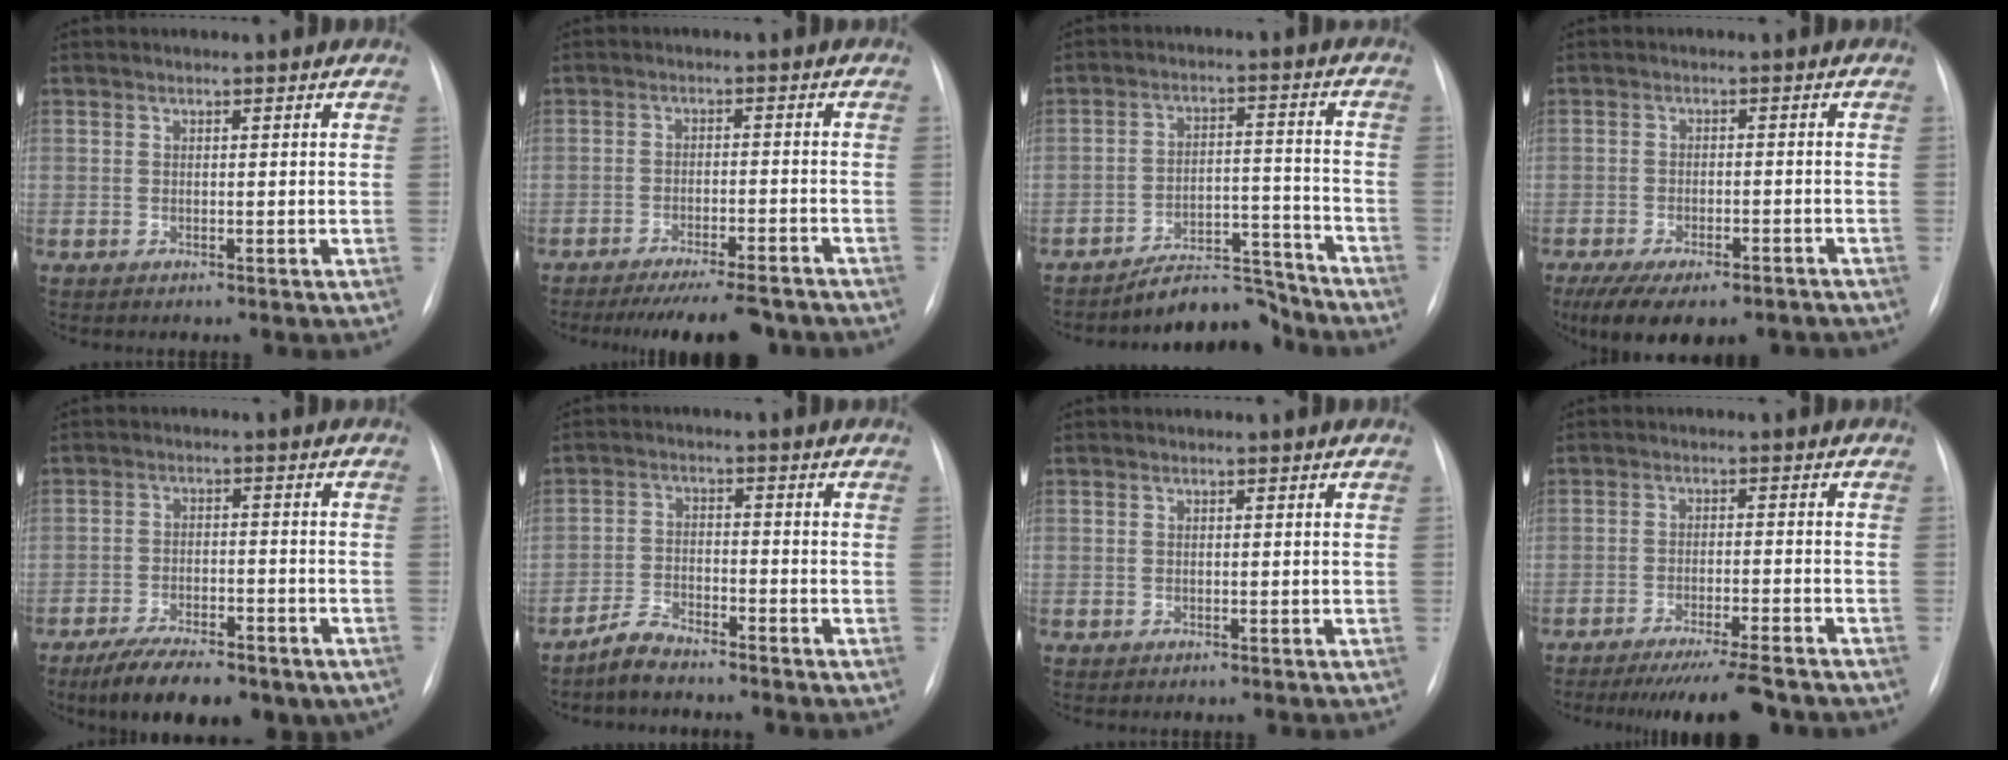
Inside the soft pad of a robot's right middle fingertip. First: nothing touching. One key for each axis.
{"total": 10.9, "fx": -9.8, "fy": 1.4, "fz": 4.6, "tx": -0.060, "ty": -0.011, "tz": -0.135}
{"total": 7.7, "fx": -7.5, "fy": 1.5, "fz": 0.7, "tx": -0.002, "ty": 0.042, "tz": -0.118}
{"total": 13.8, "fx": -10.3, "fy": 5.3, "fz": 7.6, "tx": -0.140, "ty": -0.011, "tz": -0.140}
{"total": 14.3, "fx": -9.9, "fy": 5.3, "fz": 8.9, "tx": -0.131, "ty": -0.008, "tz": -0.147}
{"total": 3.9, "fx": -3.7, "fy": 0.8, "fz": 1.0, "tx": -0.024, "ty": -0.007, "tz": -0.073}
{"total": 0.0}
{"total": 10.0, "fx": -8.7, "fy": 0.1, "fz": 5.1, "tx": -0.067, "ty": -0.024, "tz": -0.132}